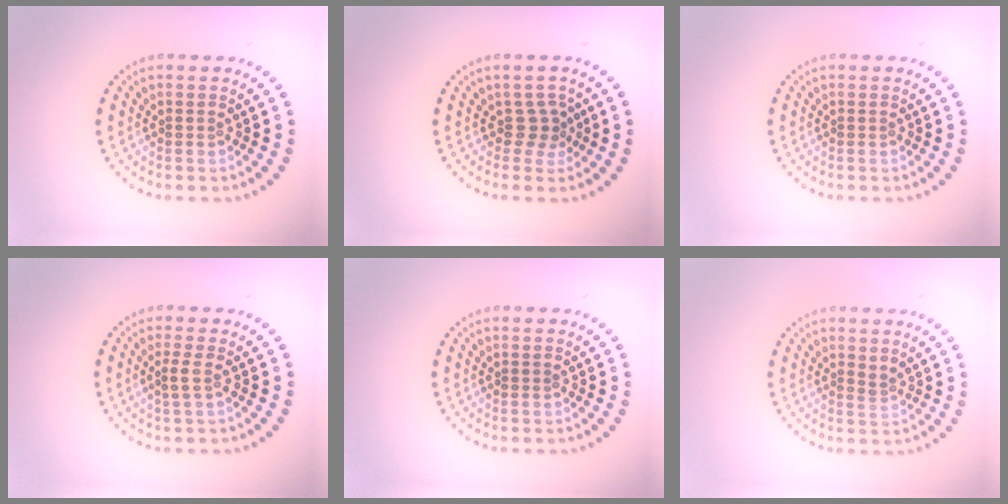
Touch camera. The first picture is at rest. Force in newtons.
{"total": 1.9, "press": 1.2, "slide": 1.5}
{"total": 0.0}
{"total": 1.2, "press": 1.0, "slide": 0.6}
{"total": 0.0}
{"total": 0.8, "press": 0.3, "slide": 0.7}